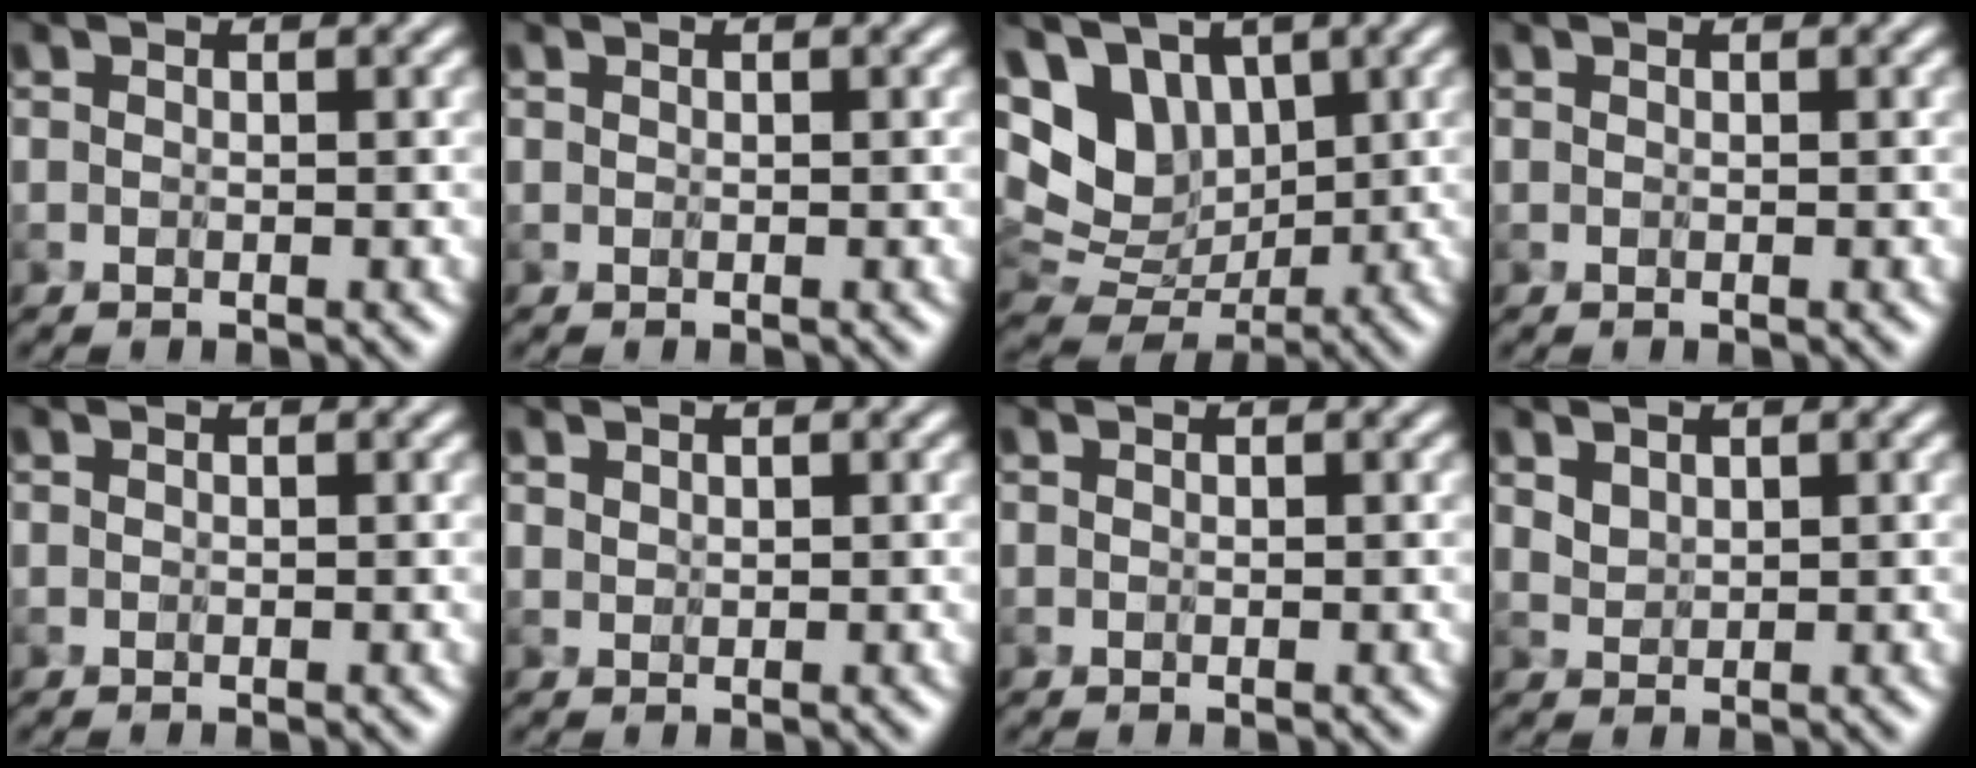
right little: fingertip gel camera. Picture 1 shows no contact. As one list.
[{"total": 0.0}, {"total": 7.0, "force": [2.3, 5.0, 4.3], "torque": [-0.079, -0.005, 0.039]}, {"total": 0.0}, {"total": 0.0}, {"total": 0.7, "force": [0.6, 0.3, 0.1], "torque": [-0.007, -0.001, 0.016]}, {"total": 0.0}, {"total": 1.3, "force": [0.8, 0.8, 0.6], "torque": [-0.015, -0.001, 0.021]}]